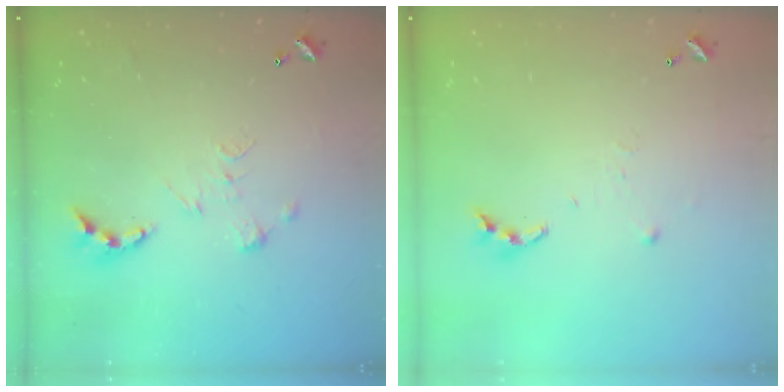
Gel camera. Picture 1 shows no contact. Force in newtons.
{"total": 5.6, "press": 5.6, "slide": 0.1}